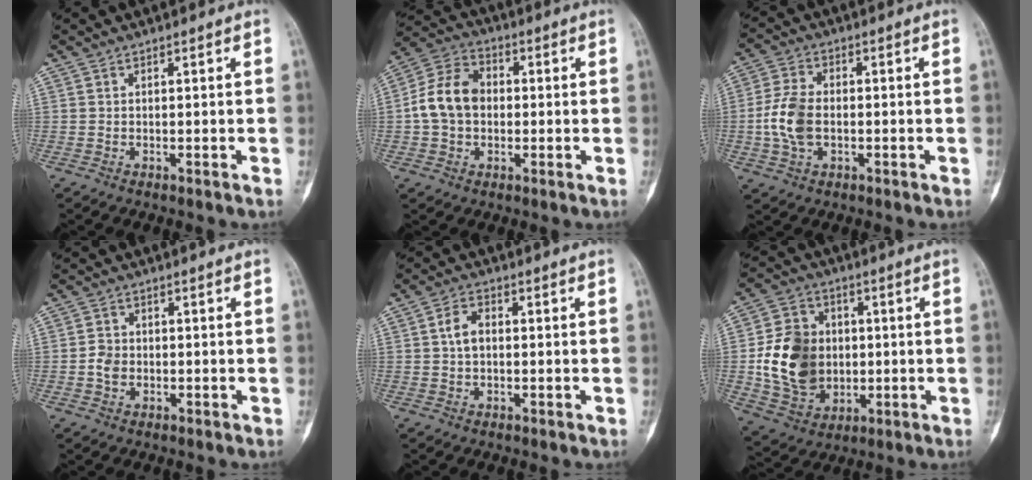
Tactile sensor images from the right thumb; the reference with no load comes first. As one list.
[{"total": 11.0, "force": [-0.2, 8.4, 7.1], "torque": [-0.120, 0.032, -0.015]}, {"total": 8.8, "force": [-1.3, 5.5, 6.7], "torque": [-0.136, 0.011, -0.029]}, {"total": 3.4, "force": [-0.8, 2.8, 1.8], "torque": [-0.021, 0.007, -0.018]}, {"total": 4.4, "force": [0.2, 3.0, 3.2], "torque": [-0.055, 0.013, -0.004]}, {"total": 16.5, "force": [-0.4, 13.0, 10.2], "torque": [-0.150, 0.005, 0.003]}]